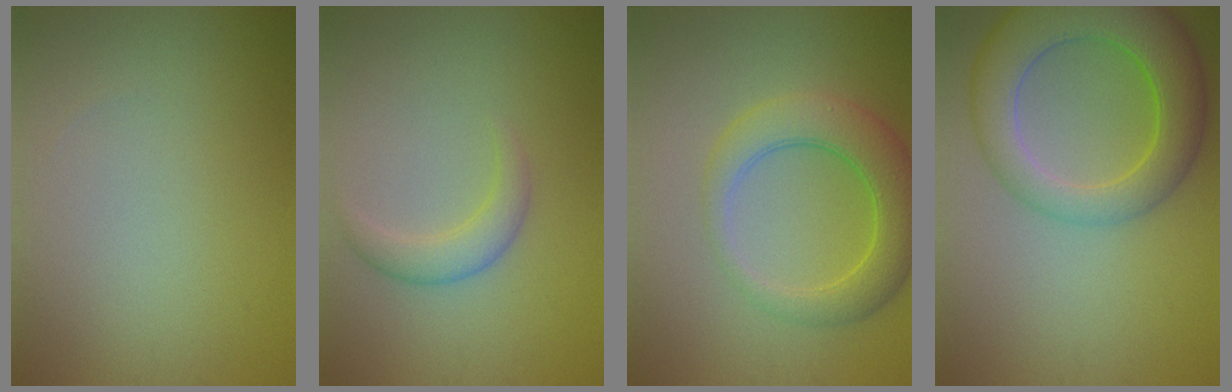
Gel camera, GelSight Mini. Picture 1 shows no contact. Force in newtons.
{"total": 2.2, "press": 2.2, "slide": 0.2}
{"total": 5.6, "press": 5.6, "slide": 0.2}
{"total": 8.3, "press": 8.3, "slide": 0.5}